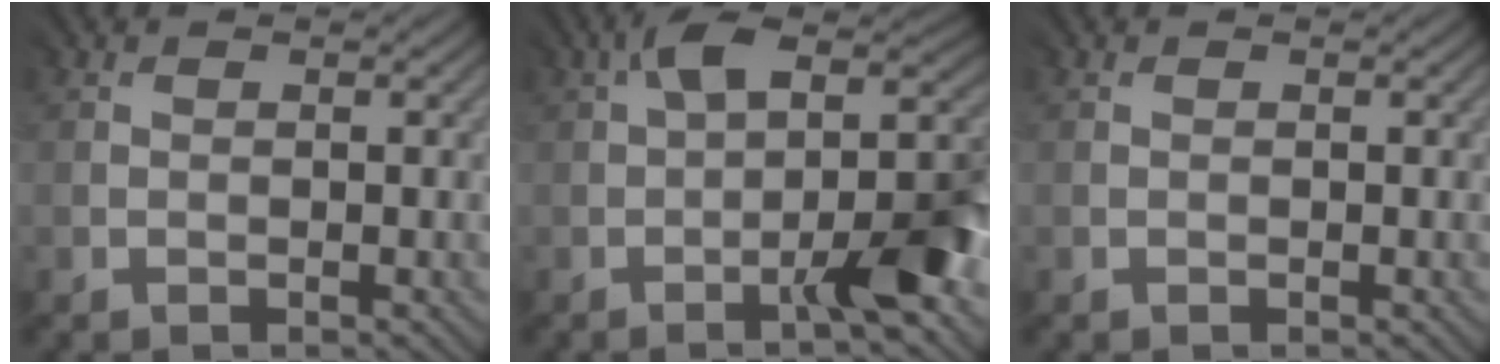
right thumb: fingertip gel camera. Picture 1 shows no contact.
{"total": 10.4, "force": [-3.0, 2.8, 9.5], "torque": [-0.146, 0.014, -0.048]}
{"total": 0.0}